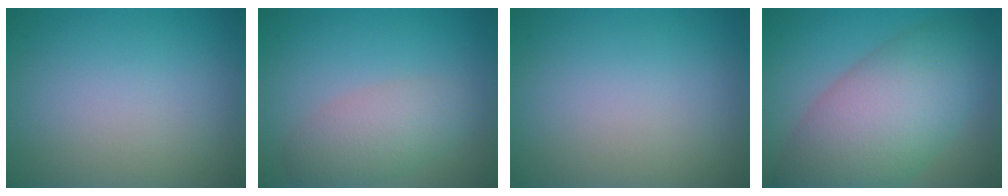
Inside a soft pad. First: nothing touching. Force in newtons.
{"total": 3.5, "press": 3.5, "slide": 0.2}
{"total": 0.0}
{"total": 10.1, "press": 10.1, "slide": 0.2}